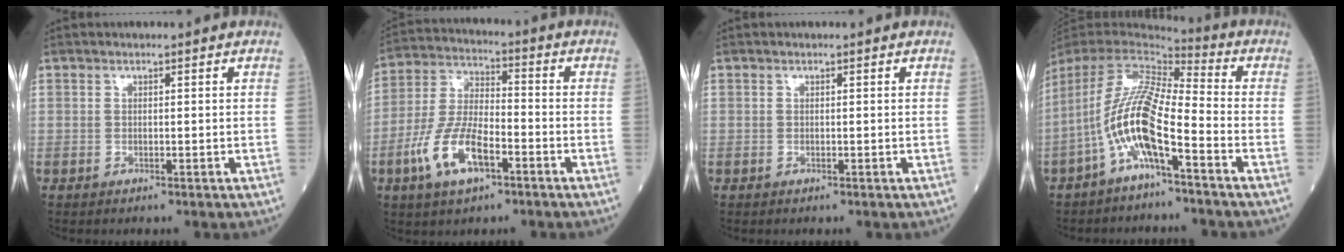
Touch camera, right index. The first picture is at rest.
{"total": 11.1, "force": [-4.9, 4.0, 9.1], "torque": [-0.200, 0.001, -0.093]}
{"total": 0.0}
{"total": 12.9, "force": [-5.7, 2.0, 11.4], "torque": [-0.239, 0.003, -0.113]}